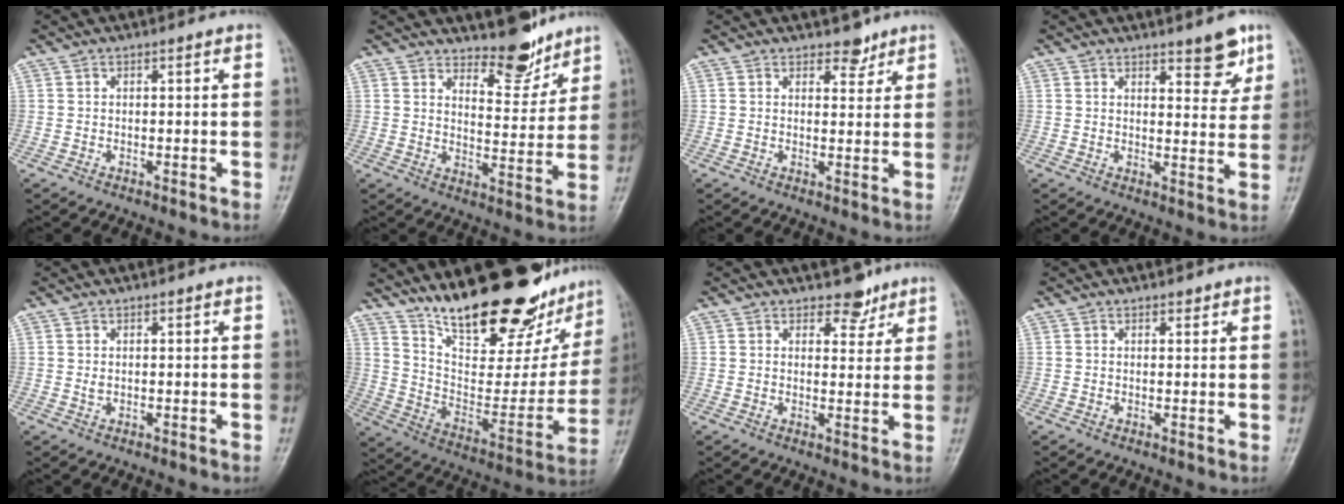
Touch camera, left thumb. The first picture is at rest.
{"total": 7.8, "force": [6.8, 2.7, 2.8], "torque": [-0.011, -0.063, 0.112]}
{"total": 3.0, "force": [2.4, 1.6, 0.5], "torque": [0.015, -0.017, 0.035]}
{"total": 5.7, "force": [4.0, 1.9, 3.6], "torque": [-0.023, -0.030, 0.052]}
{"total": 0.7, "force": [0.4, 0.4, 0.4], "torque": [-0.004, -0.003, 0.008]}
{"total": 27.3, "force": [20.9, 9.0, 15.1], "torque": [-0.193, -0.101, 0.320]}
{"total": 3.6, "force": [3.0, 2.0, 0.5], "torque": [0.021, -0.022, 0.043]}
{"total": 0.9, "force": [0.8, 0.4, 0.1], "torque": [0.007, -0.007, 0.010]}